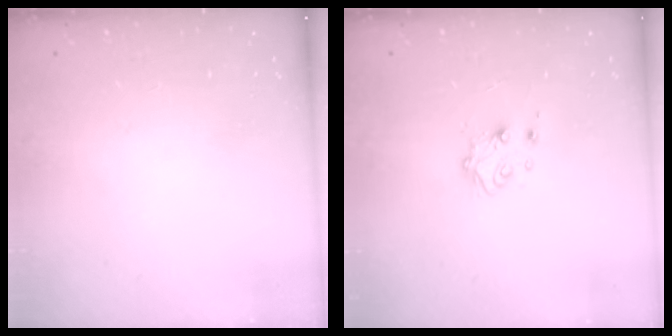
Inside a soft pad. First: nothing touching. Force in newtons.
{"total": 4.8, "press": 4.8, "slide": 0.4}